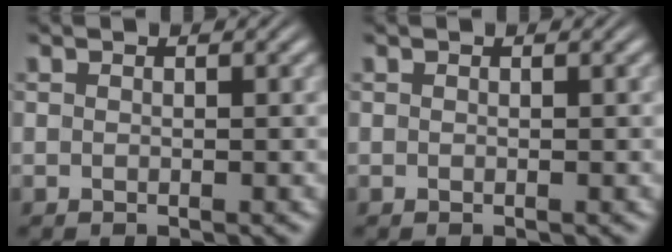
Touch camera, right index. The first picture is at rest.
{"total": 0.0}